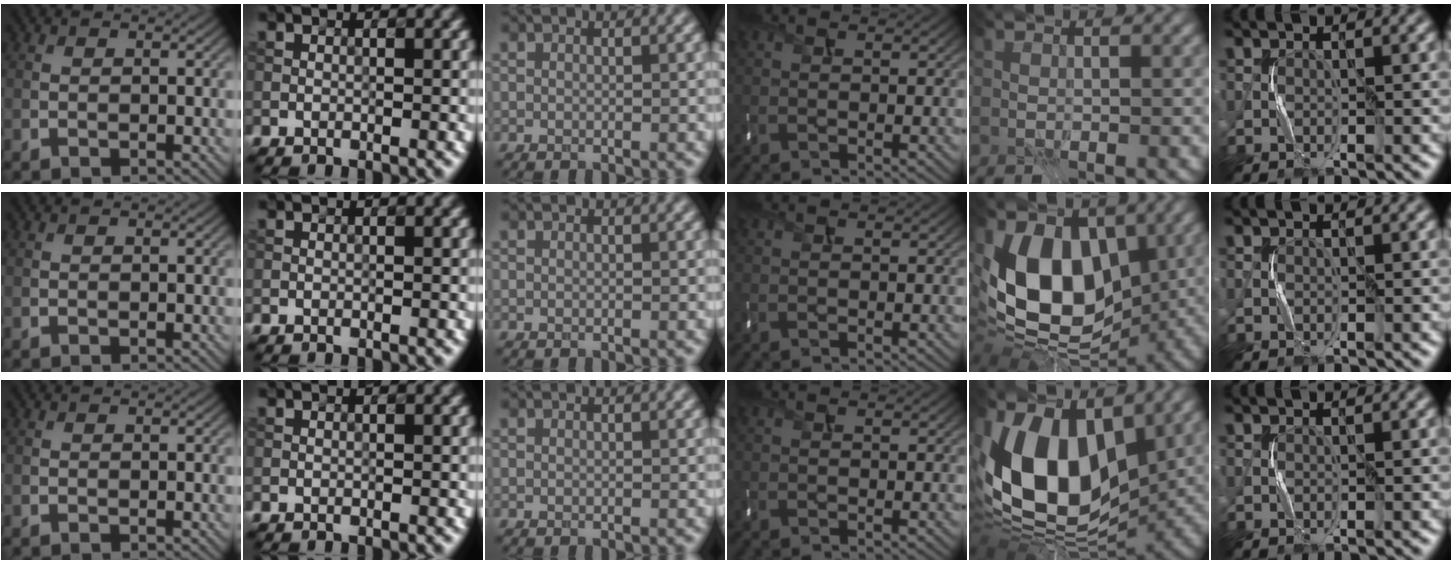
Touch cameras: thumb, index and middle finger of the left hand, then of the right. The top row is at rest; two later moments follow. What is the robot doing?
{"motion": "press", "object": "mouse"}